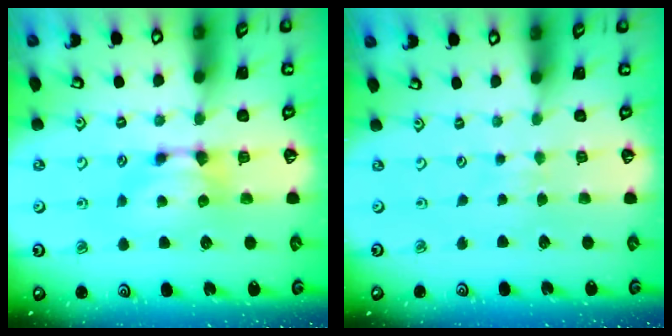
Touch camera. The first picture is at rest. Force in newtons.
{"total": 3.5, "press": 3.5, "slide": 0.5}